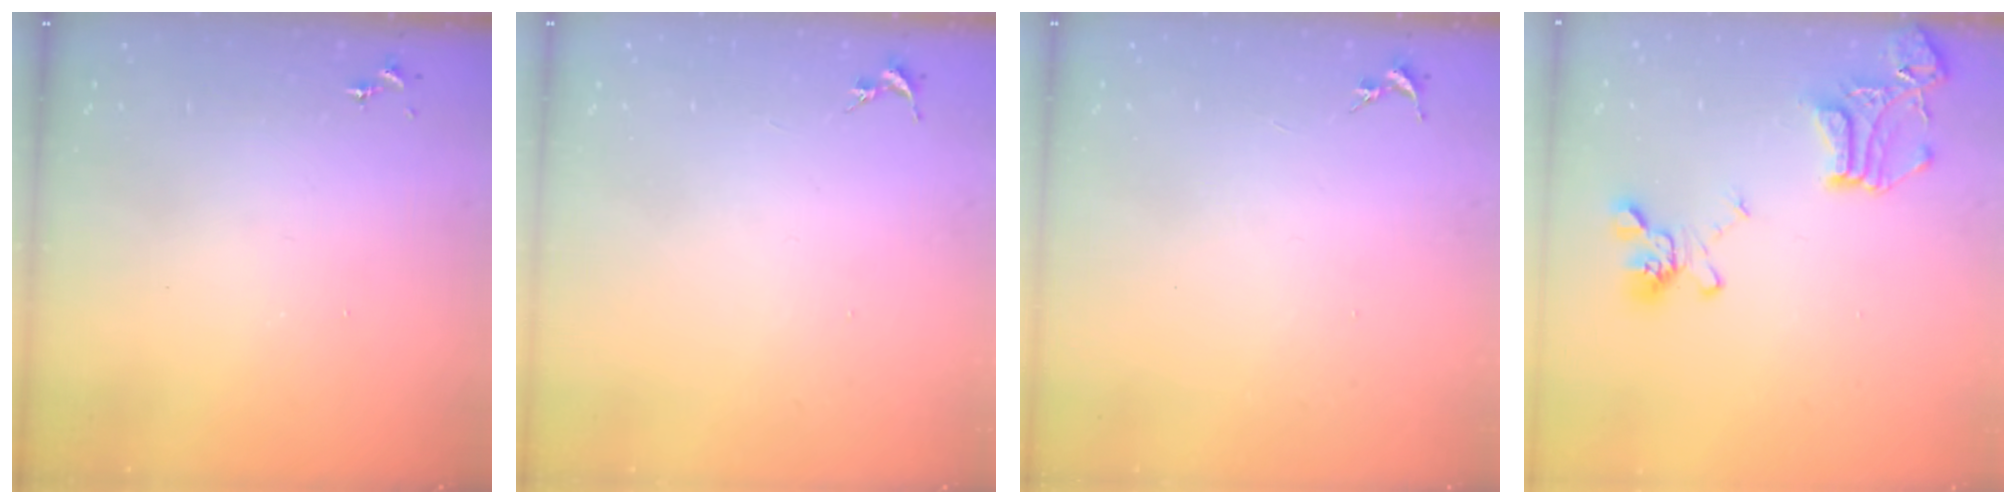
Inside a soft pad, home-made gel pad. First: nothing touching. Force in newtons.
{"total": 0.0}
{"total": 0.0}
{"total": 18.3, "press": 18.2, "slide": 1.7}